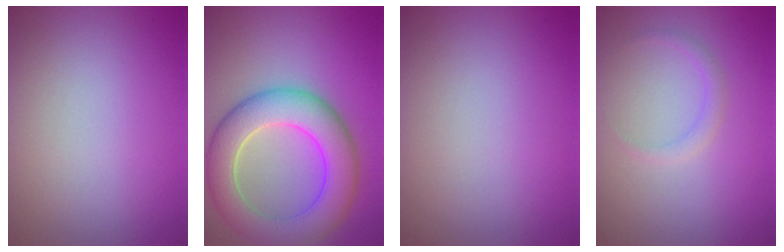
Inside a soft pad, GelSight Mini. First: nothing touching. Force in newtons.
{"total": 8.1, "press": 8.1, "slide": 0.7}
{"total": 0.0}
{"total": 1.0, "press": 1.0, "slide": 0.0}